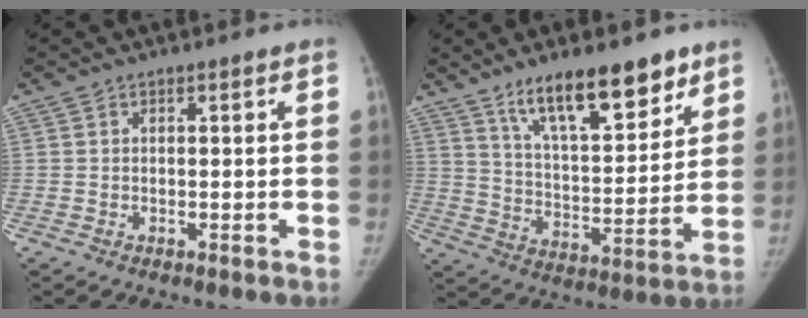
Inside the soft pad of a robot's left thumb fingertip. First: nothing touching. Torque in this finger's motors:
{"motor_torque": [1.40, 1.40, 1.25, -1.08, 0.08]}